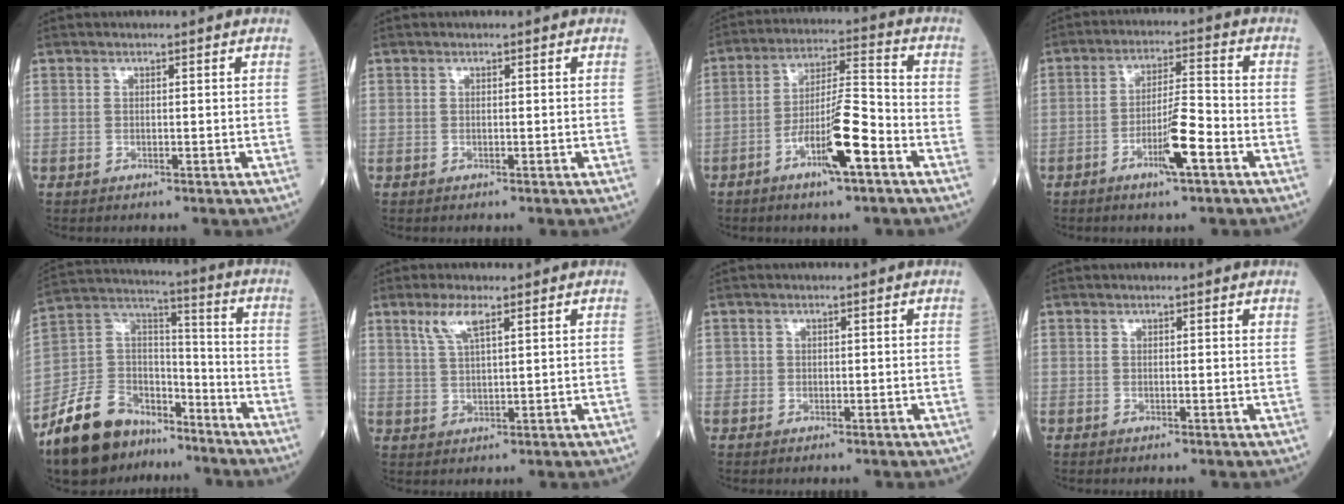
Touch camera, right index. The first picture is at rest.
{"total": 0.0}
{"total": 10.5, "force": [-4.9, 1.1, 9.2], "torque": [-0.168, 0.003, -0.083]}
{"total": 7.3, "force": [-3.3, 0.5, 6.5], "torque": [-0.119, 0.000, -0.055]}
{"total": 16.3, "force": [-12.0, 8.8, 6.6], "torque": [-0.136, 0.047, -0.211]}
{"total": 4.4, "force": [2.7, 0.7, 3.4], "torque": [-0.078, 0.006, 0.062]}
{"total": 0.7, "force": [0.1, 0.7, 0.0], "torque": [0.007, 0.007, 0.002]}
{"total": 0.8, "force": [0.7, -0.1, 0.3], "torque": [-0.010, -0.003, 0.004]}